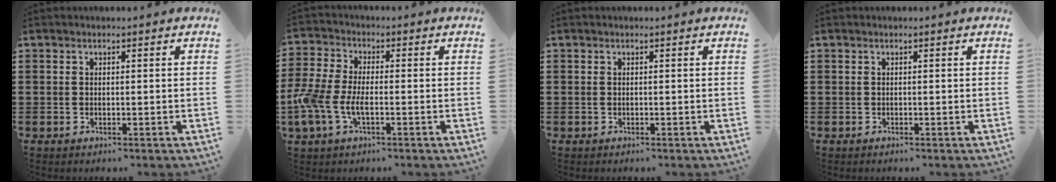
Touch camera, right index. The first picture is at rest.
{"total": 6.1, "force": [-2.1, 2.6, 5.1], "torque": [-0.143, -0.014, -0.051]}
{"total": 0.0}
{"total": 0.0}